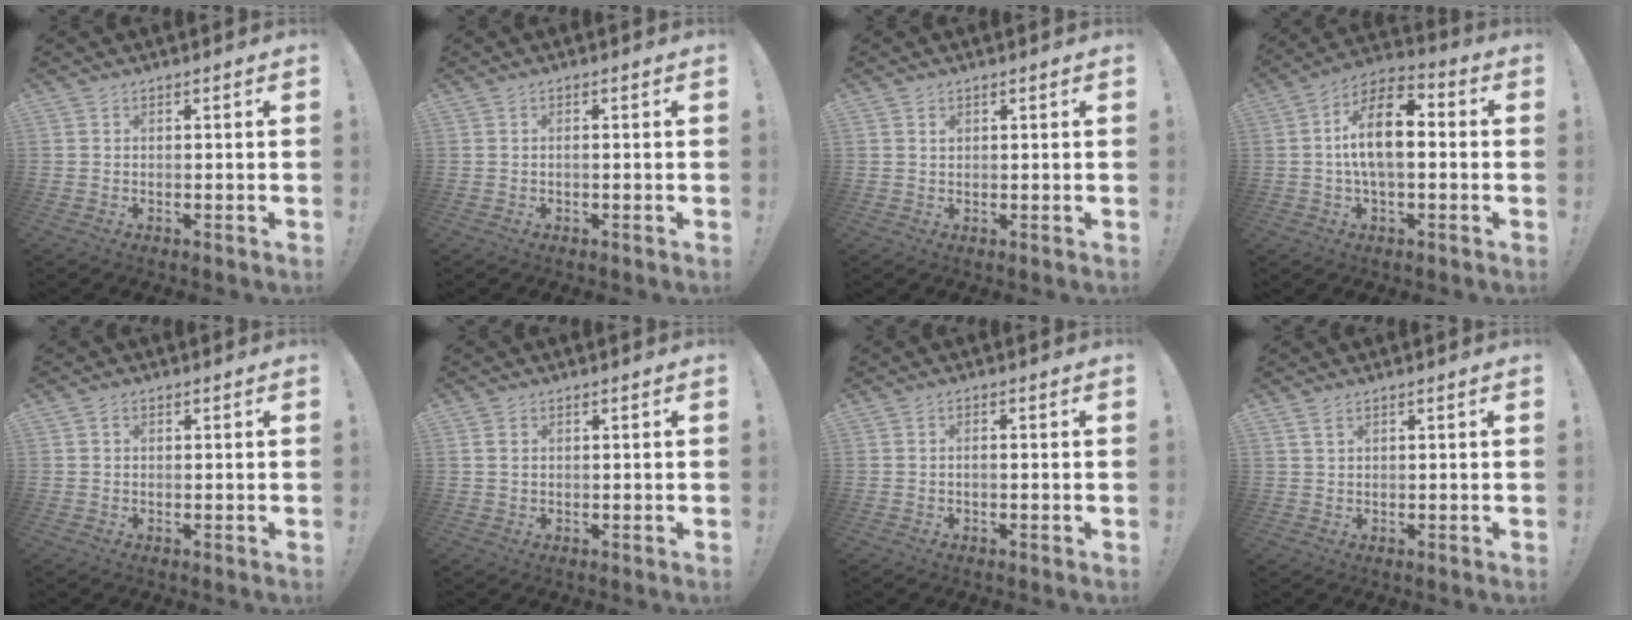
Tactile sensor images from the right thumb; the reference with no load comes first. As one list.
[{"total": 0.7, "force": [-0.4, 0.1, 0.6], "torque": [-0.018, 0.003, -0.006]}, {"total": 1.0, "force": [0.6, 0.7, 0.1], "torque": [0.010, -0.004, 0.010]}, {"total": 14.3, "force": [0.8, 7.0, 12.5], "torque": [-0.219, 0.009, 0.009]}, {"total": 0.8, "force": [0.3, 0.7, 0.3], "torque": [-0.002, 0.001, 0.004]}, {"total": 1.6, "force": [0.7, 1.2, 0.9], "torque": [-0.017, 0.003, 0.013]}, {"total": 1.0, "force": [-0.5, 0.2, 0.8], "torque": [-0.022, 0.004, -0.008]}, {"total": 2.2, "force": [1.3, 1.0, 1.5], "torque": [-0.029, 0.000, 0.025]}]